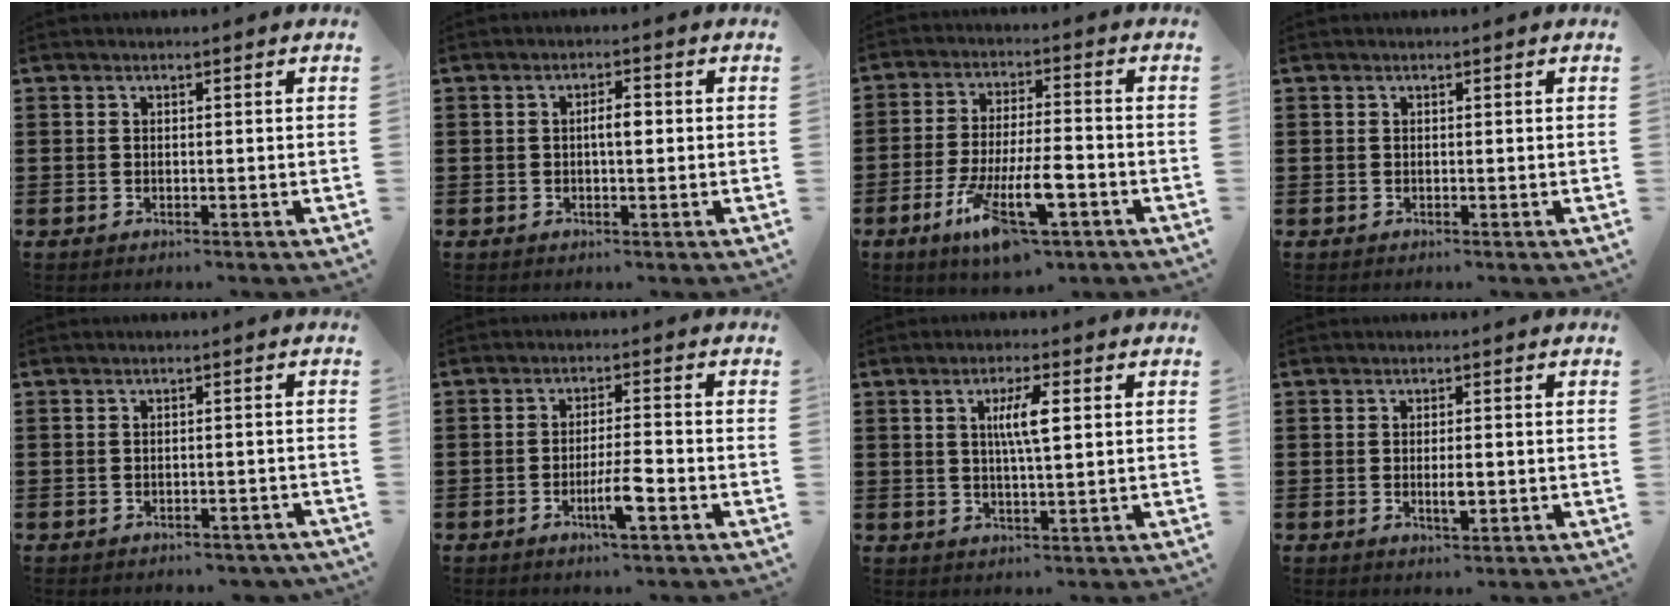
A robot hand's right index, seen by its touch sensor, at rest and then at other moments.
{"total": 2.7, "force": [0.0, 0.8, 2.6], "torque": [-0.048, 0.001, -0.002]}
{"total": 12.0, "force": [-5.6, 3.7, 9.9], "torque": [-0.208, -0.002, -0.103]}
{"total": 0.0}
{"total": 1.9, "force": [-1.8, 0.4, 0.0], "torque": [-0.008, -0.001, -0.040]}
{"total": 5.3, "force": [-2.3, 0.7, 4.8], "torque": [-0.092, -0.007, -0.043]}
{"total": 4.9, "force": [1.0, 0.8, 4.7], "torque": [-0.093, 0.005, 0.013]}
{"total": 4.1, "force": [-0.7, 1.2, 3.8], "torque": [-0.074, 0.000, -0.015]}